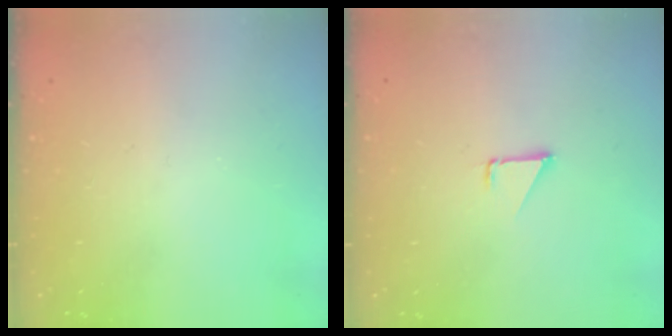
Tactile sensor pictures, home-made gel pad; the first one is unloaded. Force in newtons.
{"total": 1.5, "press": 1.5, "slide": 0.1}